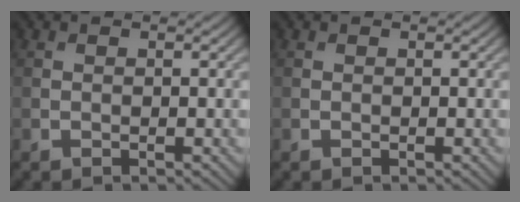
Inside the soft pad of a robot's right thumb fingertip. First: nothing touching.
{"total": 0.0}